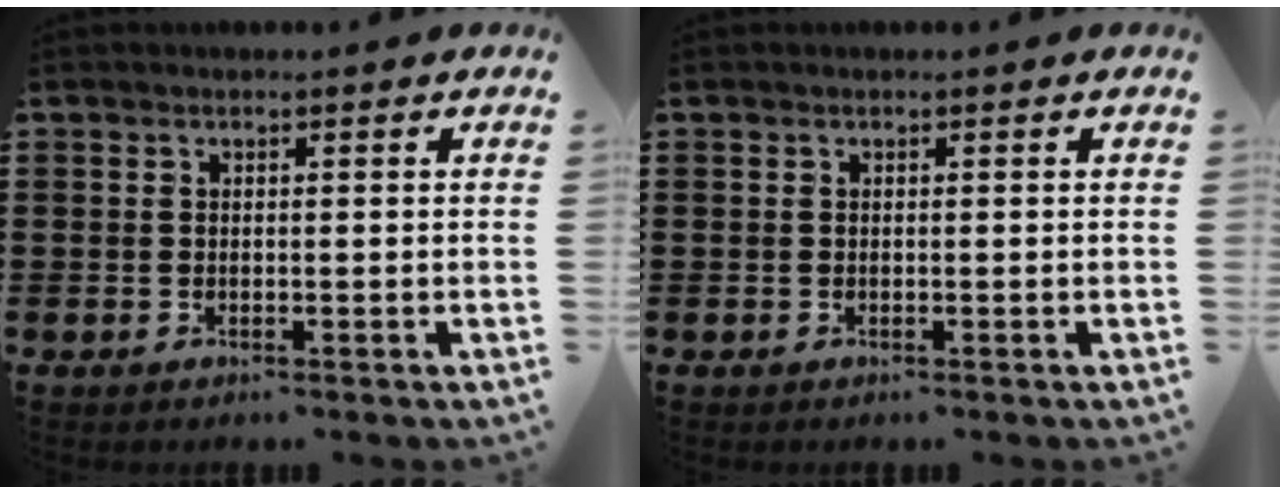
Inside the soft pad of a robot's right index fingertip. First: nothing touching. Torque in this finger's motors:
{"motor_torque": [0.56, 1.58, 0.00, 0.00]}